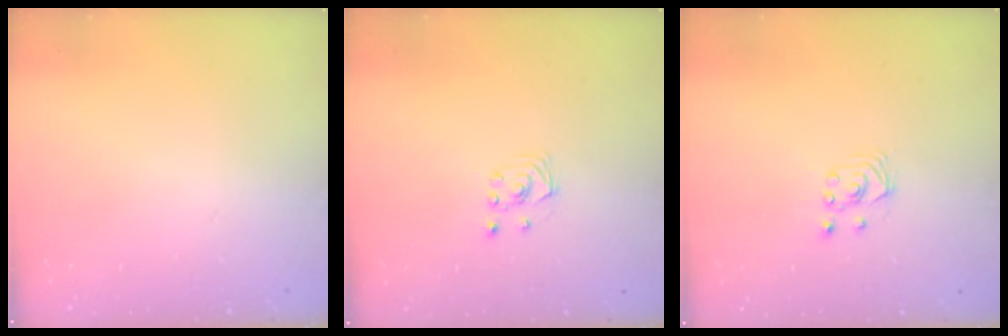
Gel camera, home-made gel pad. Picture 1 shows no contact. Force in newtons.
{"total": 1.8, "press": 1.8, "slide": 0.2}
{"total": 2.1, "press": 2.1, "slide": 0.3}